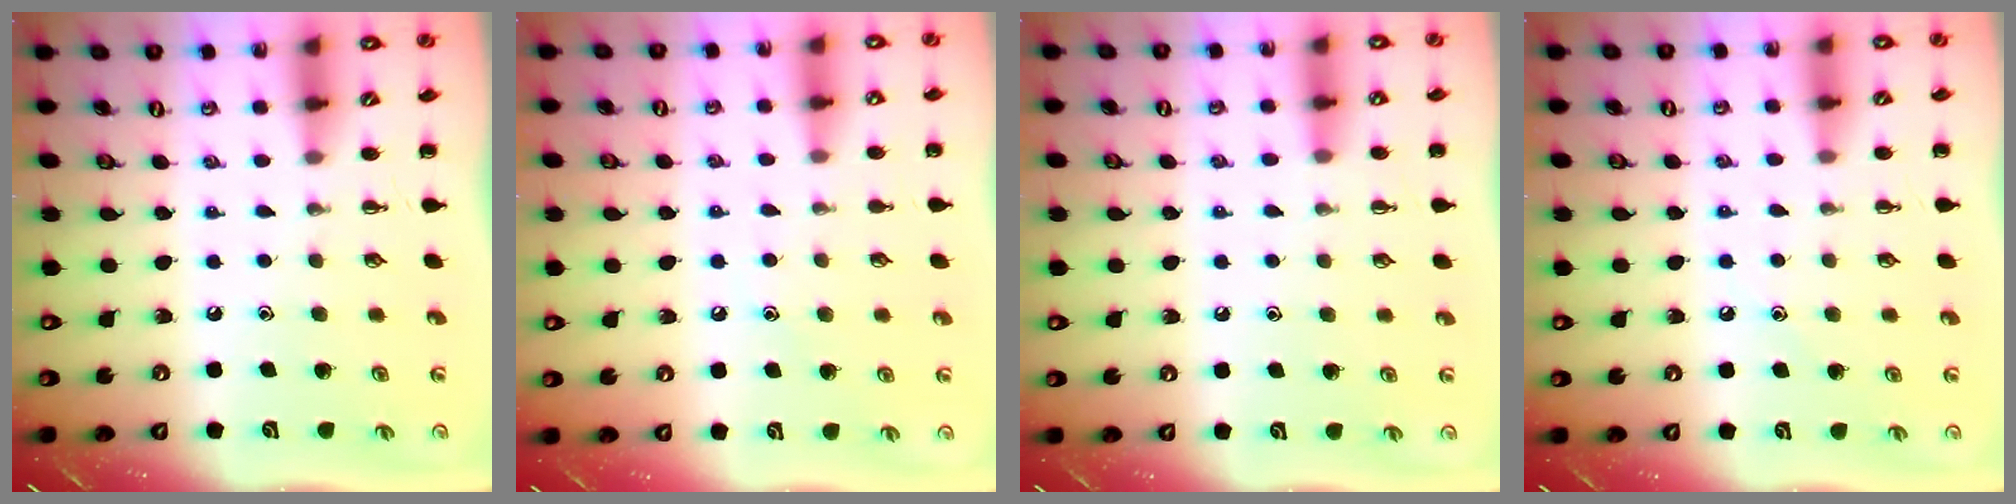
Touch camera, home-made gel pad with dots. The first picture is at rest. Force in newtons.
{"total": 6.9, "press": 6.6, "slide": 1.8}
{"total": 4.5, "press": 4.2, "slide": 1.8}
{"total": 7.0, "press": 6.6, "slide": 2.2}